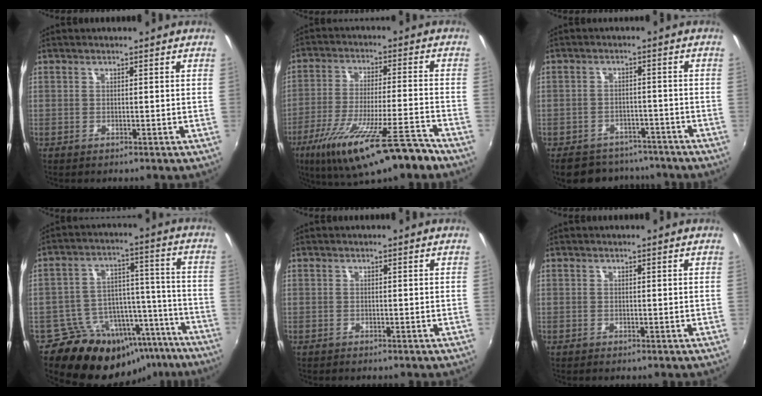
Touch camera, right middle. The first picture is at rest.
{"total": 18.7, "force": [-12.8, 2.4, 13.5], "torque": [-0.250, -0.060, -0.209]}
{"total": 11.4, "force": [-9.2, 5.9, 3.2], "torque": [-0.076, 0.017, -0.118]}
{"total": 18.6, "force": [-14.2, 10.9, 5.2], "torque": [-0.092, 0.063, -0.182]}
{"total": 0.0}
{"total": 0.0}